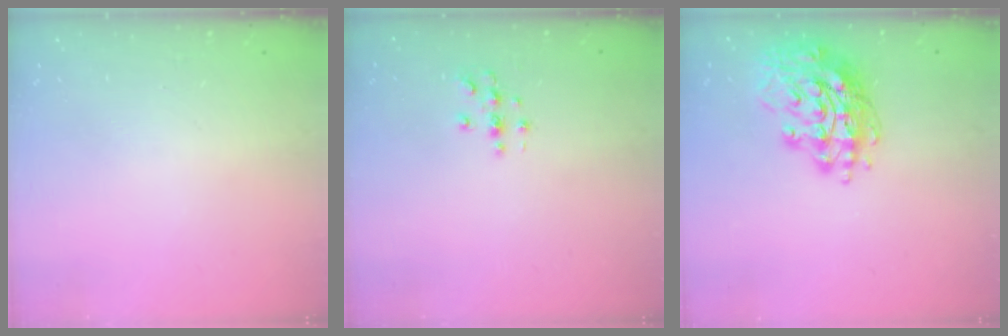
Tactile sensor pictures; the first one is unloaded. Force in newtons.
{"total": 3.0, "press": 3.0, "slide": 0.3}
{"total": 15.7, "press": 15.7, "slide": 1.3}